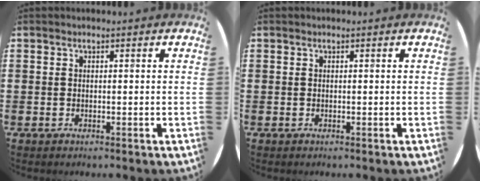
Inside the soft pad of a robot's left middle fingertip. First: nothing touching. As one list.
[{"total": 0.0}]